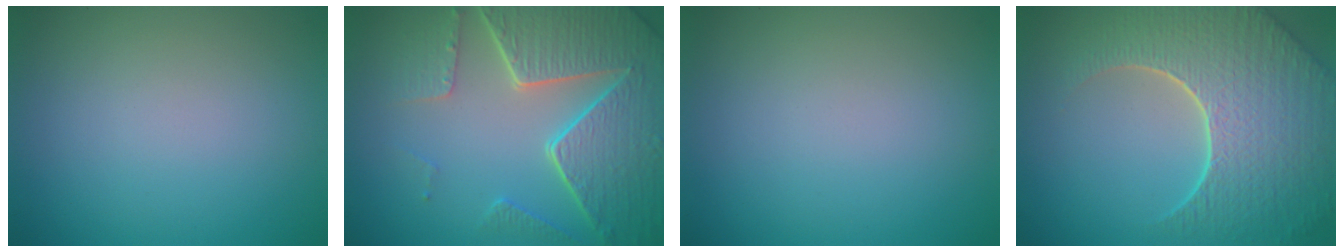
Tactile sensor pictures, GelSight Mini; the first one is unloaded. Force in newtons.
{"total": 8.5, "press": 6.2, "slide": 5.8}
{"total": 0.0}
{"total": 8.8, "press": 6.3, "slide": 6.1}